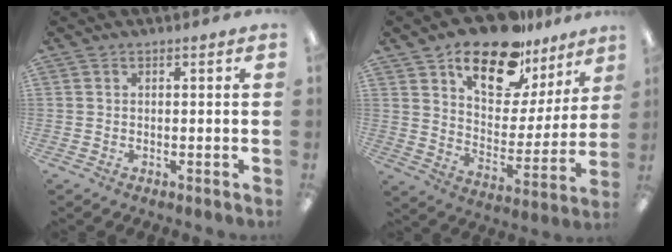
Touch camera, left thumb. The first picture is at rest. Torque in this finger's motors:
{"motor_torque": [0.84, 0.87, 1.44, -1.33, 0.31]}